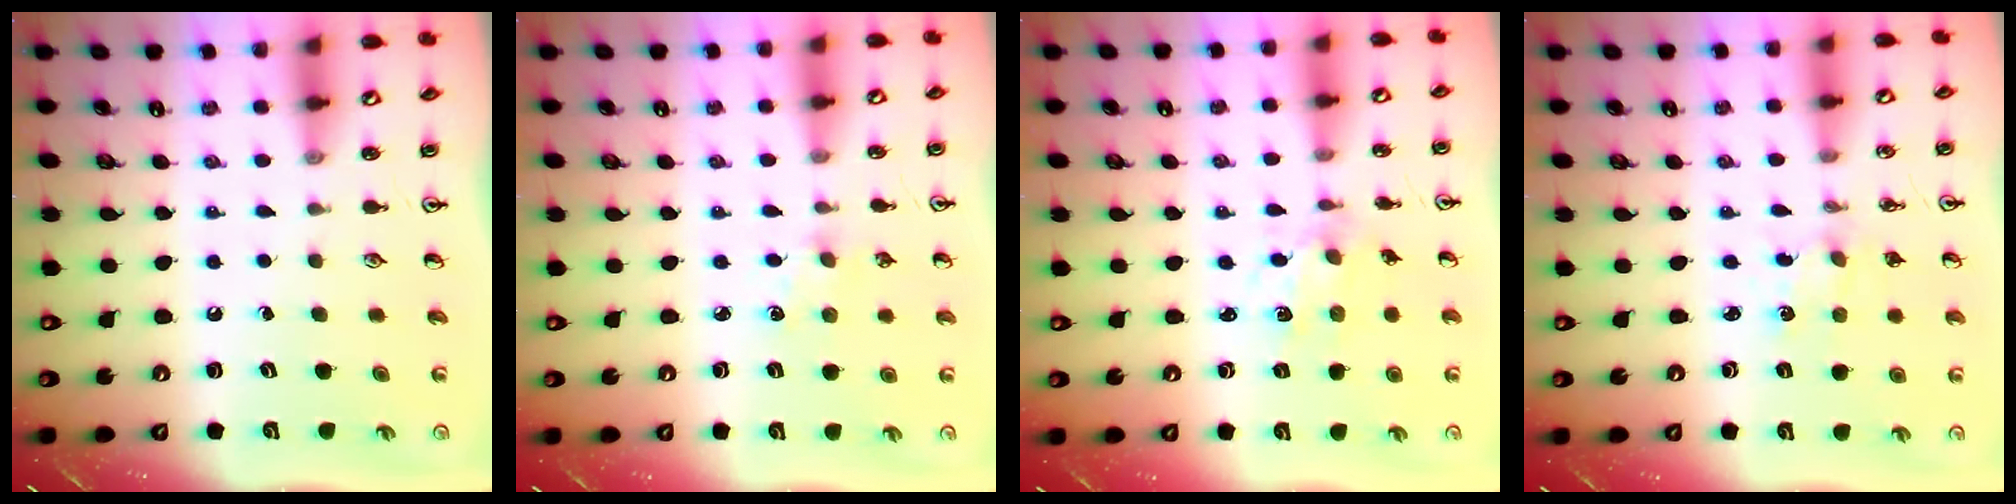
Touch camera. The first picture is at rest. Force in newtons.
{"total": 2.2, "press": 2.2, "slide": 0.4}
{"total": 2.6, "press": 2.5, "slide": 0.4}
{"total": 1.2, "press": 1.2, "slide": 0.2}